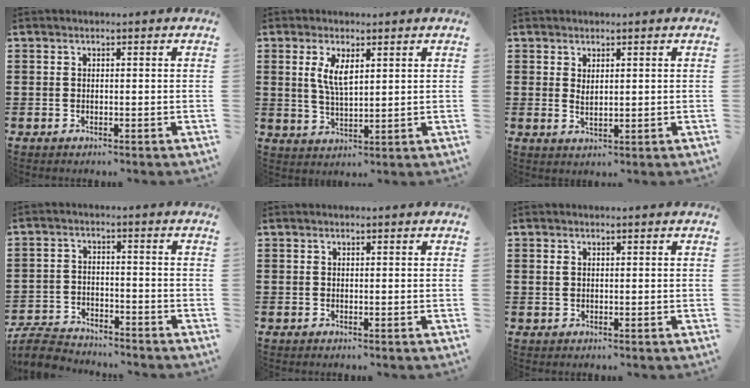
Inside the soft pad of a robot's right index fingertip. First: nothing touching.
{"total": 4.7, "force": [1.7, 1.6, 4.1], "torque": [-0.086, 0.003, 0.028]}
{"total": 1.6, "force": [0.9, 0.7, 1.1], "torque": [-0.024, 0.004, 0.014]}
{"total": 5.3, "force": [-5.1, 1.1, 0.9], "torque": [-0.033, 0.003, -0.106]}
{"total": 0.0}
{"total": 0.8, "force": [0.3, 0.6, 0.4], "torque": [-0.011, 0.005, 0.005]}